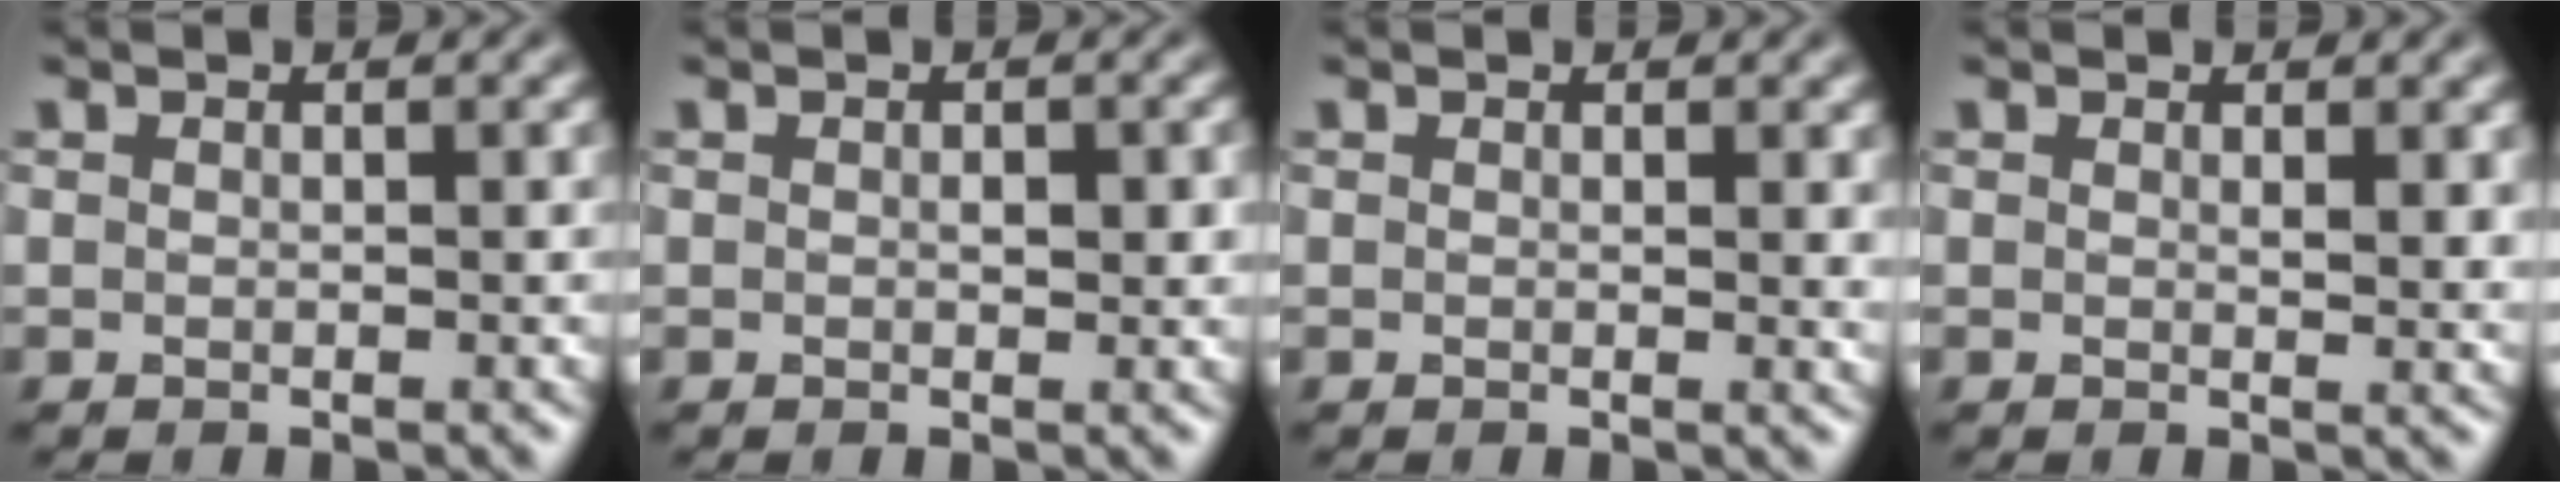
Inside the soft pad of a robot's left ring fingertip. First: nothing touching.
{"total": 1.2, "force": [0.1, 0.6, 1.0], "torque": [-0.014, -0.003, 0.001]}
{"total": 1.1, "force": [0.5, 0.3, 0.9], "torque": [-0.007, -0.003, 0.006]}
{"total": 1.4, "force": [0.7, 0.4, 1.1], "torque": [-0.011, -0.007, 0.012]}